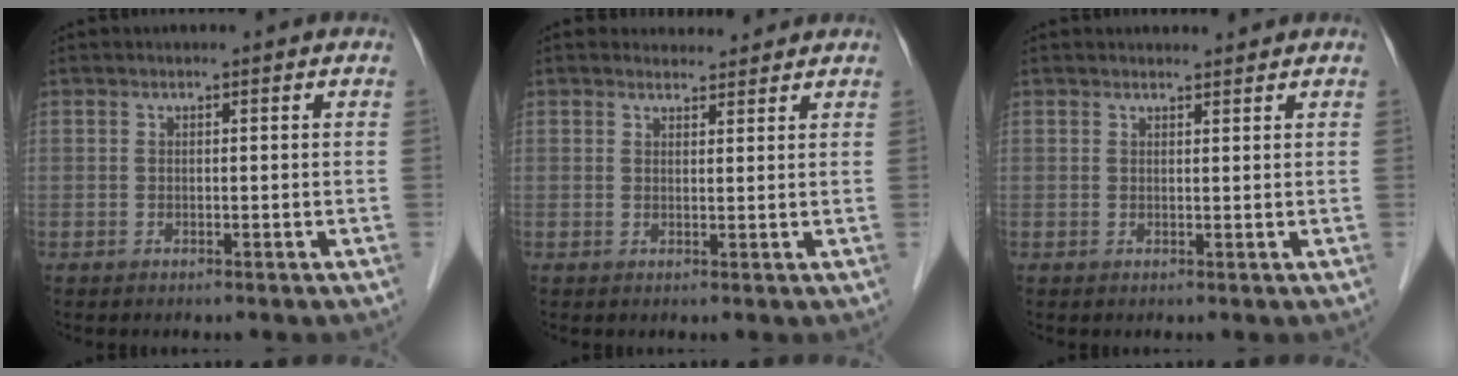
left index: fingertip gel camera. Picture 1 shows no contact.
{"total": 2.6, "force": [2.5, 0.8, -0.2], "torque": [-0.003, 0.008, 0.035]}
{"total": 1.8, "force": [1.8, 0.2, 0.1], "torque": [-0.009, 0.003, 0.027]}